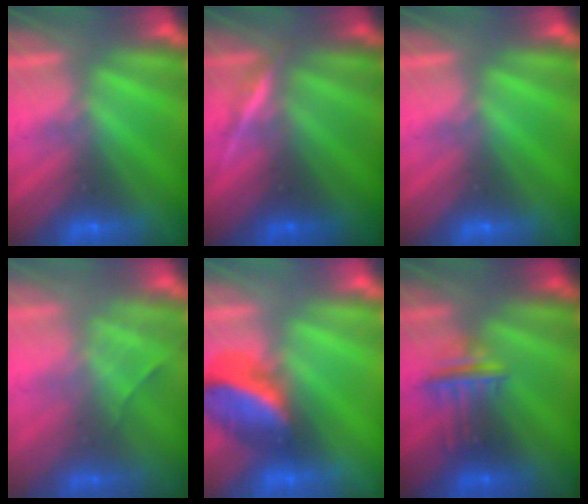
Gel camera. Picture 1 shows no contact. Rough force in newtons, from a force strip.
{"total": 3.3}
{"total": 0.0}
{"total": 2.4}
{"total": 2.5}
{"total": 2.8}